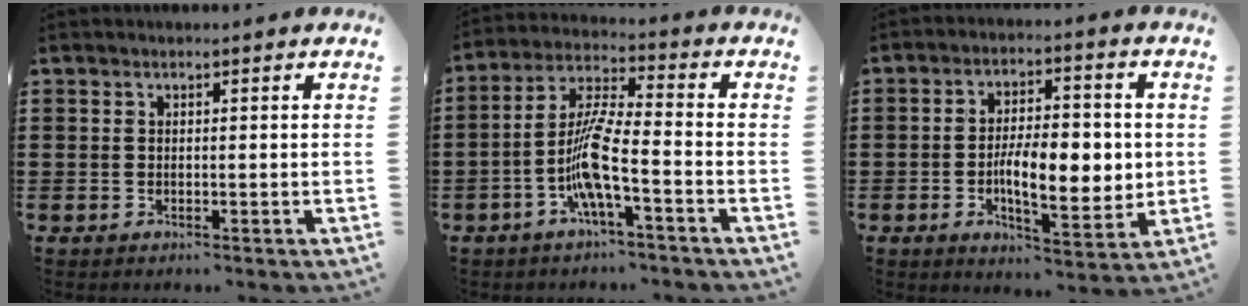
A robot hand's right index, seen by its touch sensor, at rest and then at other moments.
{"total": 8.6, "force": [-3.5, 1.0, 7.8], "torque": [-0.170, -0.014, -0.070]}
{"total": 9.6, "force": [-0.9, 4.2, 8.5], "torque": [-0.133, 0.000, -0.020]}